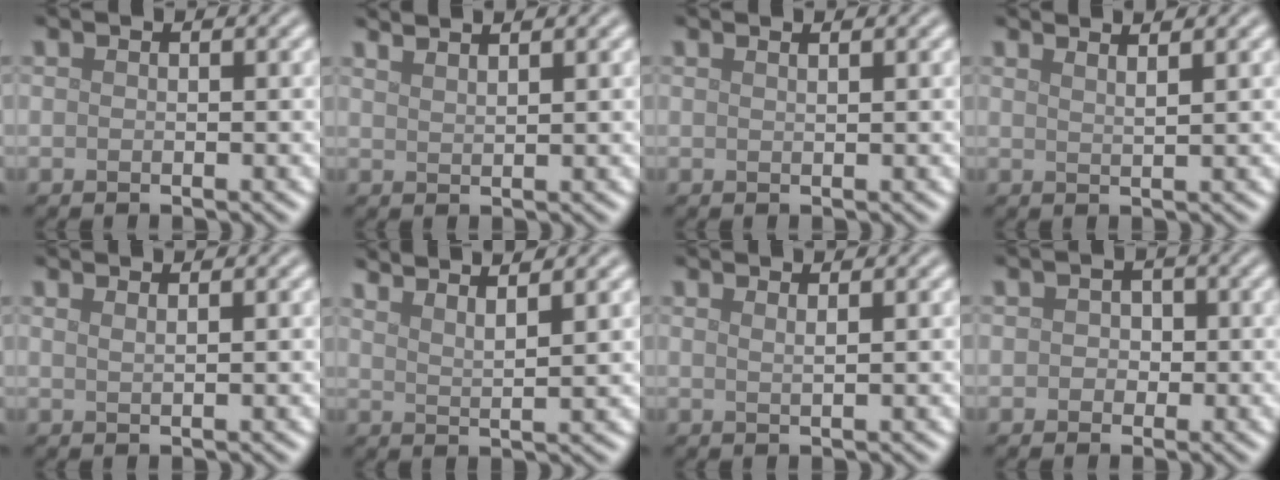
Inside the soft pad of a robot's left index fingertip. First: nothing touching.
{"total": 3.0, "force": [2.4, 0.9, 1.5], "torque": [0.002, 0.011, 0.014]}
{"total": 1.1, "force": [0.8, 0.4, 0.6], "torque": [-0.001, 0.001, 0.001]}
{"total": 2.5, "force": [1.9, 0.8, 1.4], "torque": [0.005, 0.011, 0.002]}
{"total": 1.5, "force": [1.0, 0.6, 0.9], "torque": [0.000, 0.001, 0.002]}
{"total": 4.5, "force": [3.8, 0.7, 2.3], "torque": [-0.021, 0.014, 0.038]}
{"total": 1.3, "force": [0.9, 0.5, 0.9], "torque": [0.000, 0.001, 0.003]}
{"total": 1.4, "force": [0.1, 1.3, 0.6], "torque": [0.006, 0.001, -0.008]}